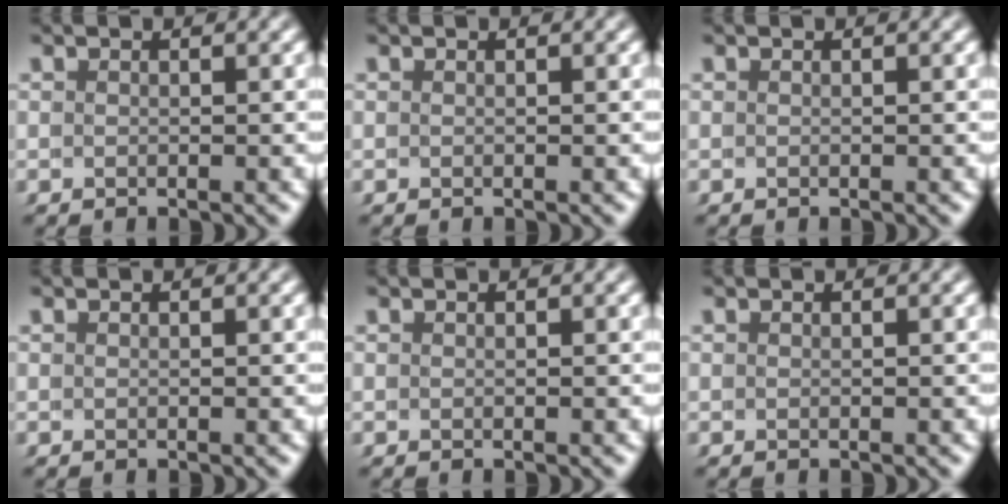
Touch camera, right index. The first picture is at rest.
{"total": 0.0}
{"total": 0.0}
{"total": 0.0}
{"total": 0.0}
{"total": 0.0}